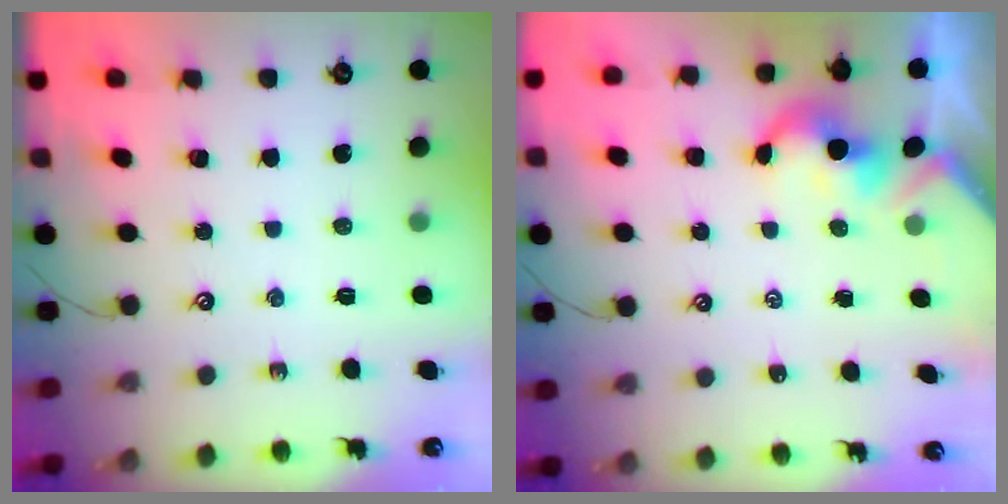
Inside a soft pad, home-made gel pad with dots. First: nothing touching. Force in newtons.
{"total": 2.5, "press": 2.5, "slide": 0.2}